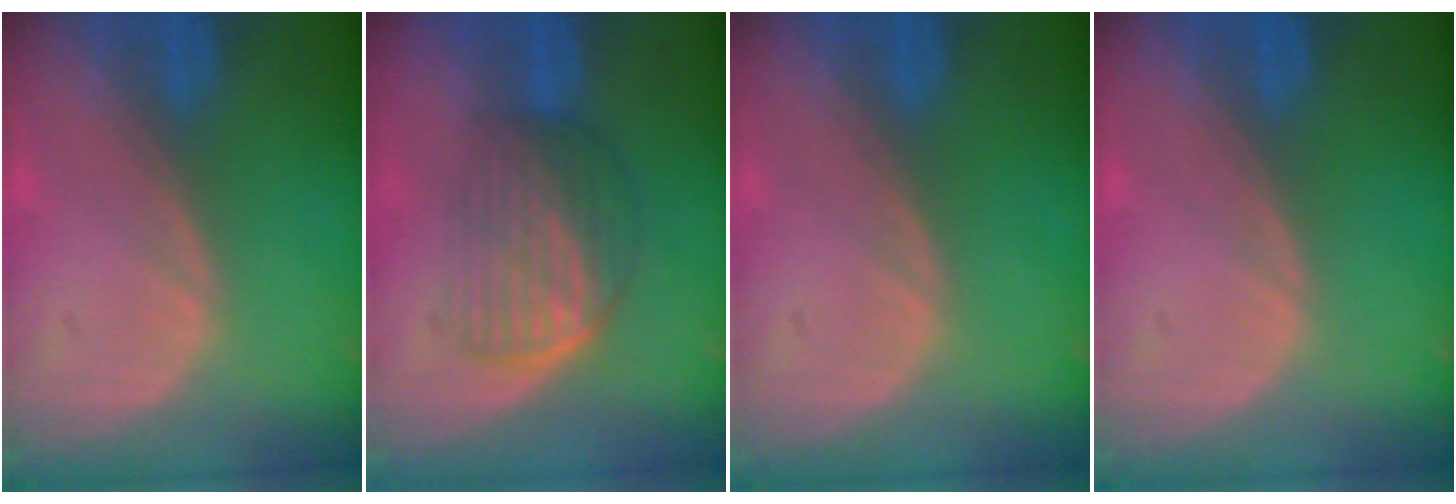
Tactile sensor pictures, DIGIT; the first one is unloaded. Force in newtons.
{"total": 6.9, "press": 6.0, "slide": 3.5}
{"total": 0.0}
{"total": 0.0}